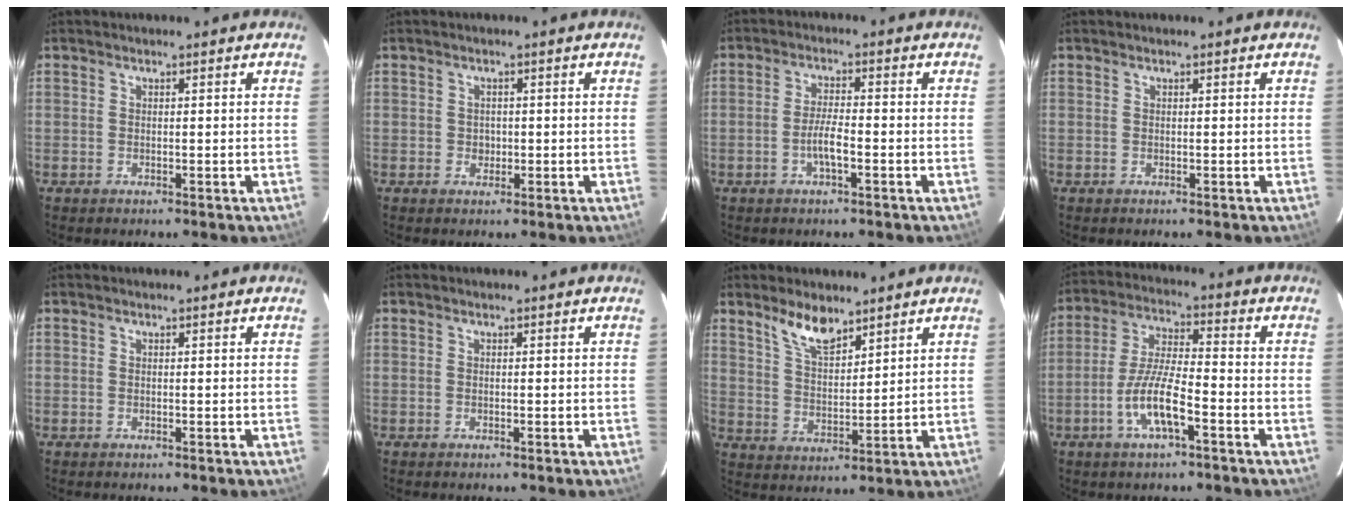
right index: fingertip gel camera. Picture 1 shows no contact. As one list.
[{"total": 1.6, "force": [-0.3, 1.5, 0.3], "torque": [-0.003, 0.001, 0.000]}, {"total": 3.9, "force": [-1.7, 0.7, 3.4], "torque": [-0.071, 0.000, -0.031]}, {"total": 0.0}, {"total": 0.0}, {"total": 0.0}, {"total": 7.2, "force": [5.5, 2.5, 4.0], "torque": [-0.070, 0.003, 0.109]}, {"total": 9.3, "force": [-4.4, 2.0, 8.0], "torque": [-0.166, -0.002, -0.082]}]